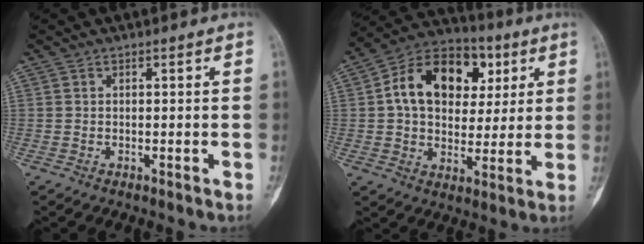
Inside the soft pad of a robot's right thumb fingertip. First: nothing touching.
{"total": 18.0, "force": [4.6, 12.7, 11.9], "torque": [-0.162, 0.011, 0.071]}